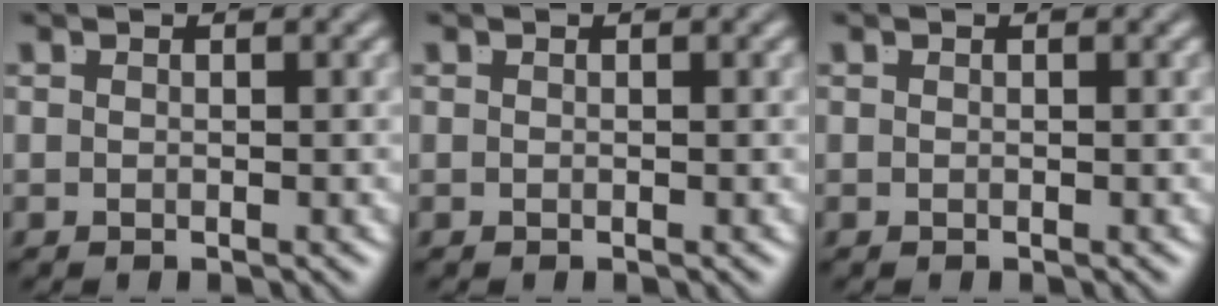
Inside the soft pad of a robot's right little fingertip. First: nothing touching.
{"total": 0.0}
{"total": 0.0}